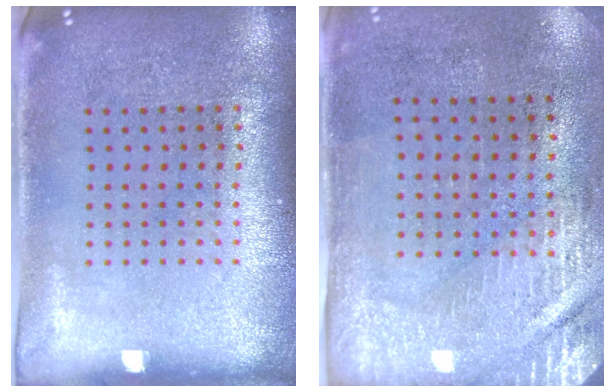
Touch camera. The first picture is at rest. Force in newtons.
{"total": 2.9, "press": 2.5, "slide": 1.5}